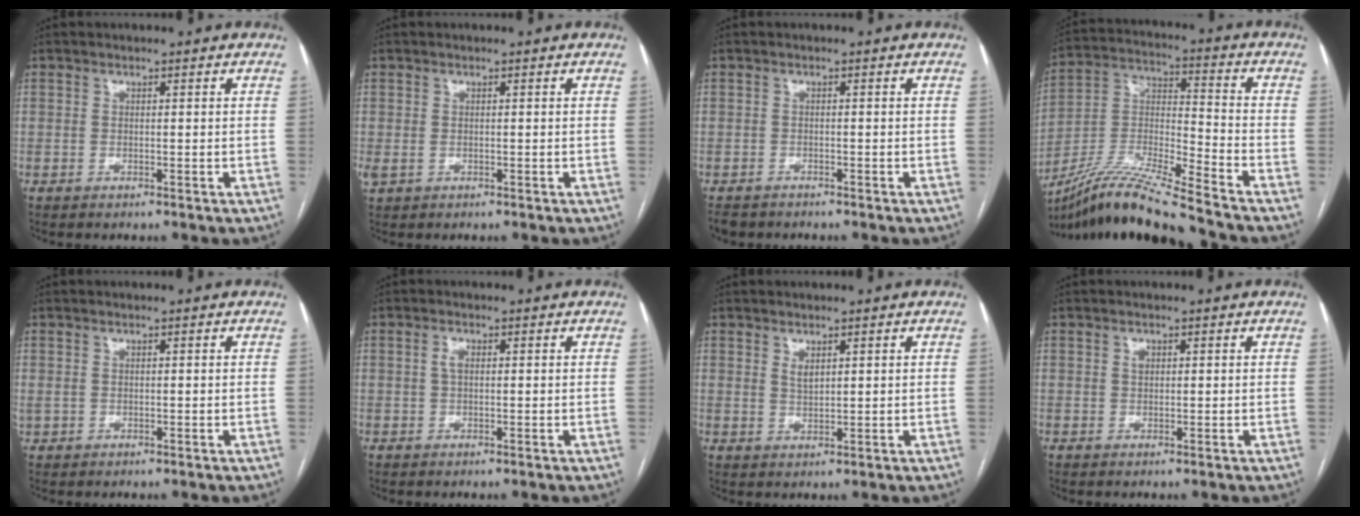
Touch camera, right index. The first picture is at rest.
{"total": 1.1, "force": [-0.1, 0.9, 0.7], "torque": [-0.018, -0.001, 0.004]}
{"total": 2.8, "force": [-2.5, 1.2, 0.5], "torque": [-0.012, -0.005, -0.038]}
{"total": 16.8, "force": [-14.6, -1.3, 8.2], "torque": [-0.172, -0.012, -0.270]}
{"total": 0.8, "force": [0.1, 0.8, 0.4], "torque": [-0.007, 0.007, 0.006]}
{"total": 1.5, "force": [0.3, 0.7, 1.3], "torque": [-0.027, 0.004, 0.005]}
{"total": 1.7, "force": [1.0, 0.7, 1.2], "torque": [-0.024, -0.004, 0.024]}
{"total": 1.0, "force": [0.4, 0.7, 0.6], "torque": [-0.009, 0.000, 0.006]}